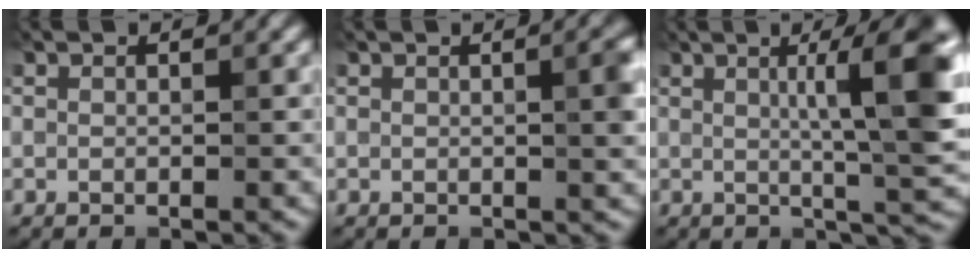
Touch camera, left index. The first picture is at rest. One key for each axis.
{"total": 3.4, "fx": 0.3, "fy": 1.0, "fz": 3.2, "tx": -0.033, "ty": 0.012, "tz": 0.003}
{"total": 8.5, "fx": 1.6, "fy": 1.3, "fz": 8.2, "tx": -0.102, "ty": 0.012, "tz": 0.026}